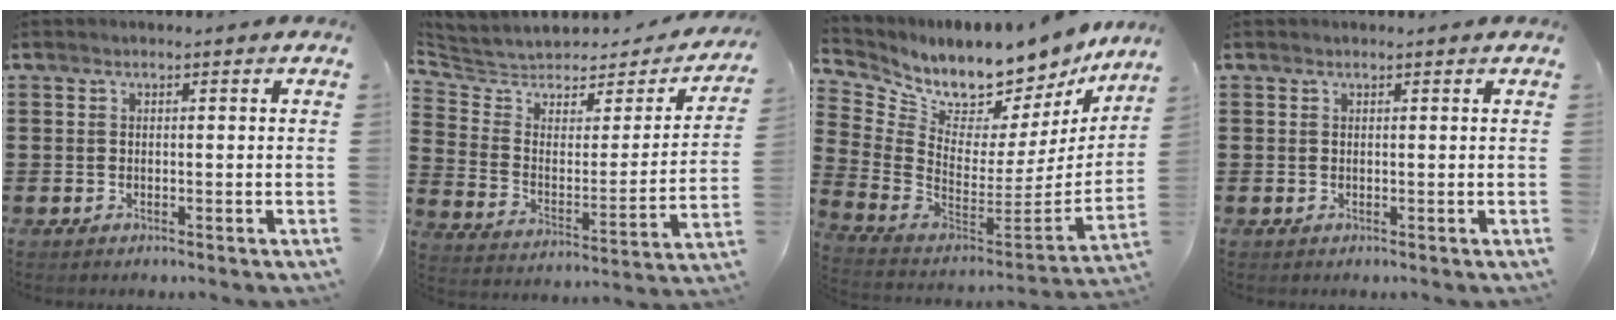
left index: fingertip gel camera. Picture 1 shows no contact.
{"total": 4.5, "force": [4.0, 2.0, 0.7], "torque": [-0.047, -0.034, 0.063]}
{"total": 8.2, "force": [7.8, 2.1, 1.2], "torque": [-0.067, -0.083, 0.133]}
{"total": 0.0}